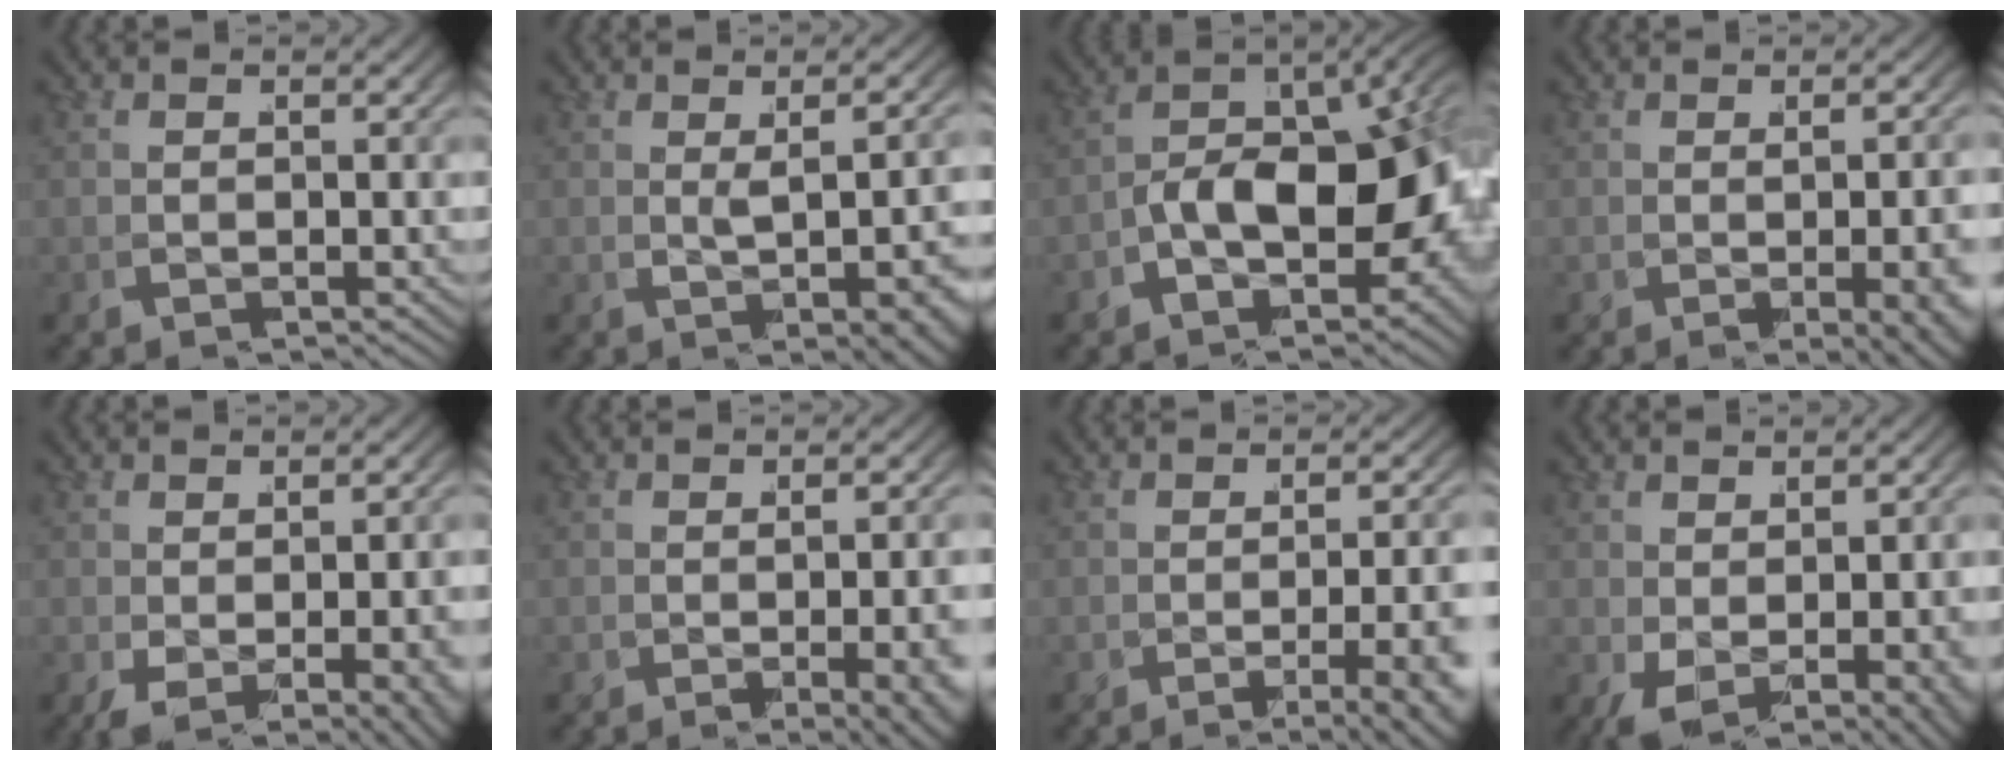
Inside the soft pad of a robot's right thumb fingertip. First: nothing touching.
{"total": 4.3, "force": [0.2, 1.1, 4.1], "torque": [-0.047, 0.009, 0.008]}
{"total": 9.8, "force": [-2.7, 6.0, 7.3], "torque": [-0.108, -0.029, -0.032]}
{"total": 4.2, "force": [-0.8, 0.8, 4.1], "torque": [-0.042, -0.006, -0.005]}
{"total": 3.1, "force": [-0.5, 0.5, 3.0], "torque": [-0.033, -0.015, 0.004]}
{"total": 4.3, "force": [-0.9, 0.8, 4.1], "torque": [-0.044, -0.007, -0.007]}
{"total": 6.4, "force": [-2.5, 1.7, 5.7], "torque": [-0.060, 0.004, -0.040]}
{"total": 3.2, "force": [-0.4, 1.0, 3.0], "torque": [-0.034, -0.016, 0.011]}